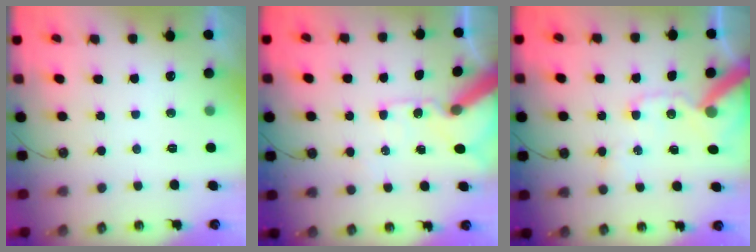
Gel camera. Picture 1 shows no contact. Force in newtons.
{"total": 12.1, "press": 12.0, "slide": 1.8}
{"total": 13.3, "press": 13.2, "slide": 2.0}